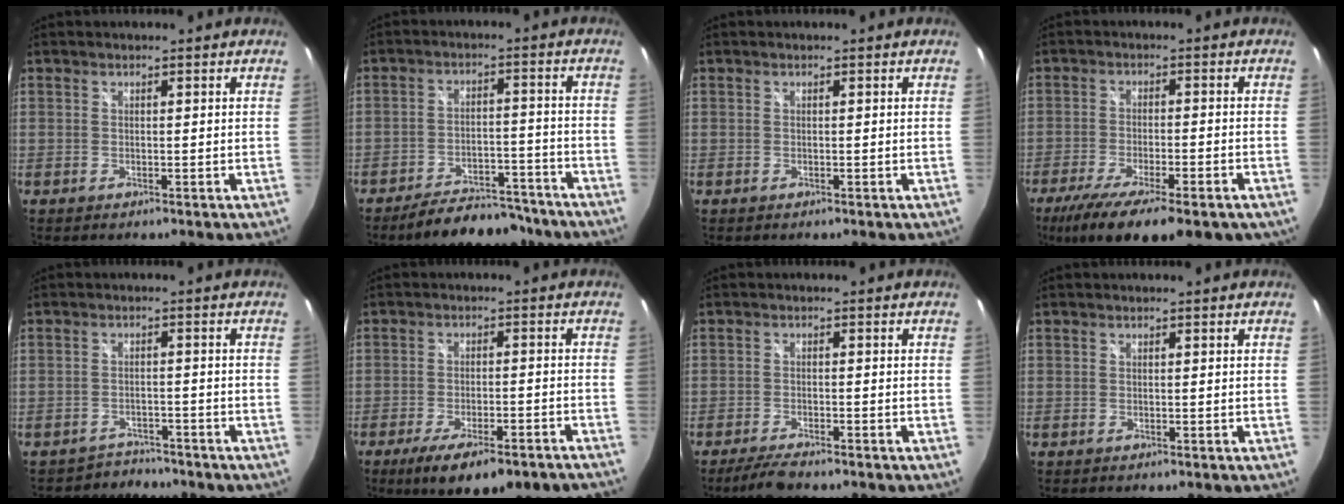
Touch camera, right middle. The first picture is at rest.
{"total": 12.5, "force": [-10.9, 3.9, 4.7], "torque": [-0.093, 0.013, -0.140]}
{"total": 0.0}
{"total": 17.7, "force": [-11.8, 5.4, 12.0], "torque": [-0.225, -0.059, -0.176]}
{"total": 4.4, "force": [-4.0, 2.0, -0.4], "torque": [0.001, 0.010, -0.060]}
{"total": 13.2, "force": [-9.6, 2.6, 8.7], "torque": [-0.160, -0.041, -0.139]}
{"total": 4.2, "force": [-3.6, 0.5, 2.1], "torque": [-0.057, -0.008, -0.067]}
{"total": 0.0}